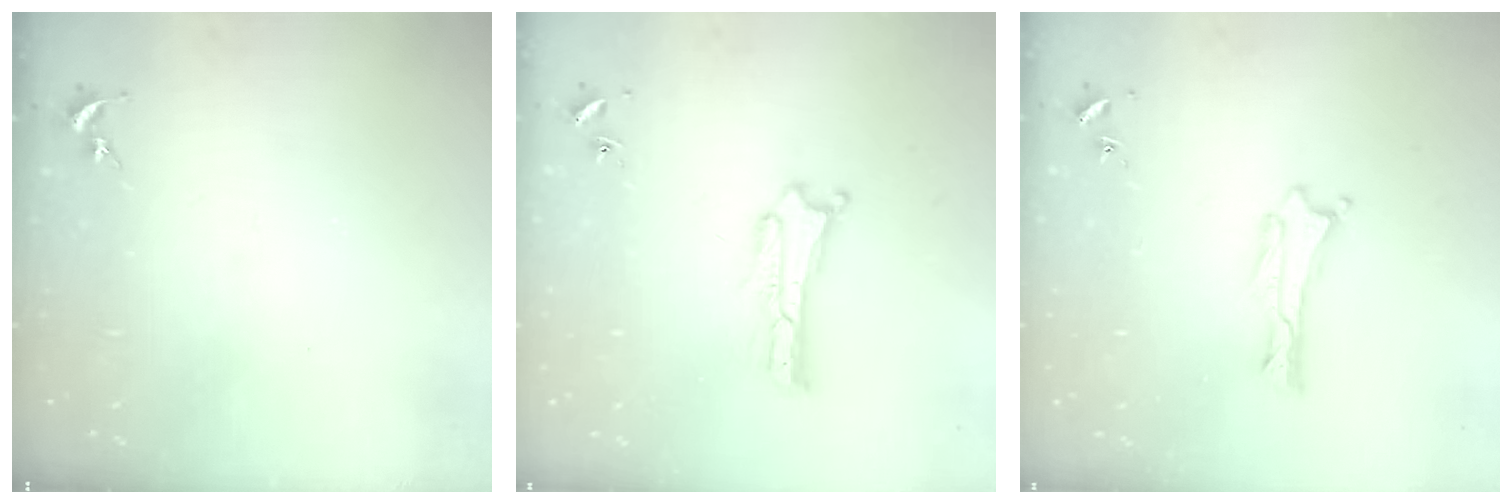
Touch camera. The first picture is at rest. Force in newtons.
{"total": 0.9, "press": 0.9, "slide": 0.2}
{"total": 0.0}